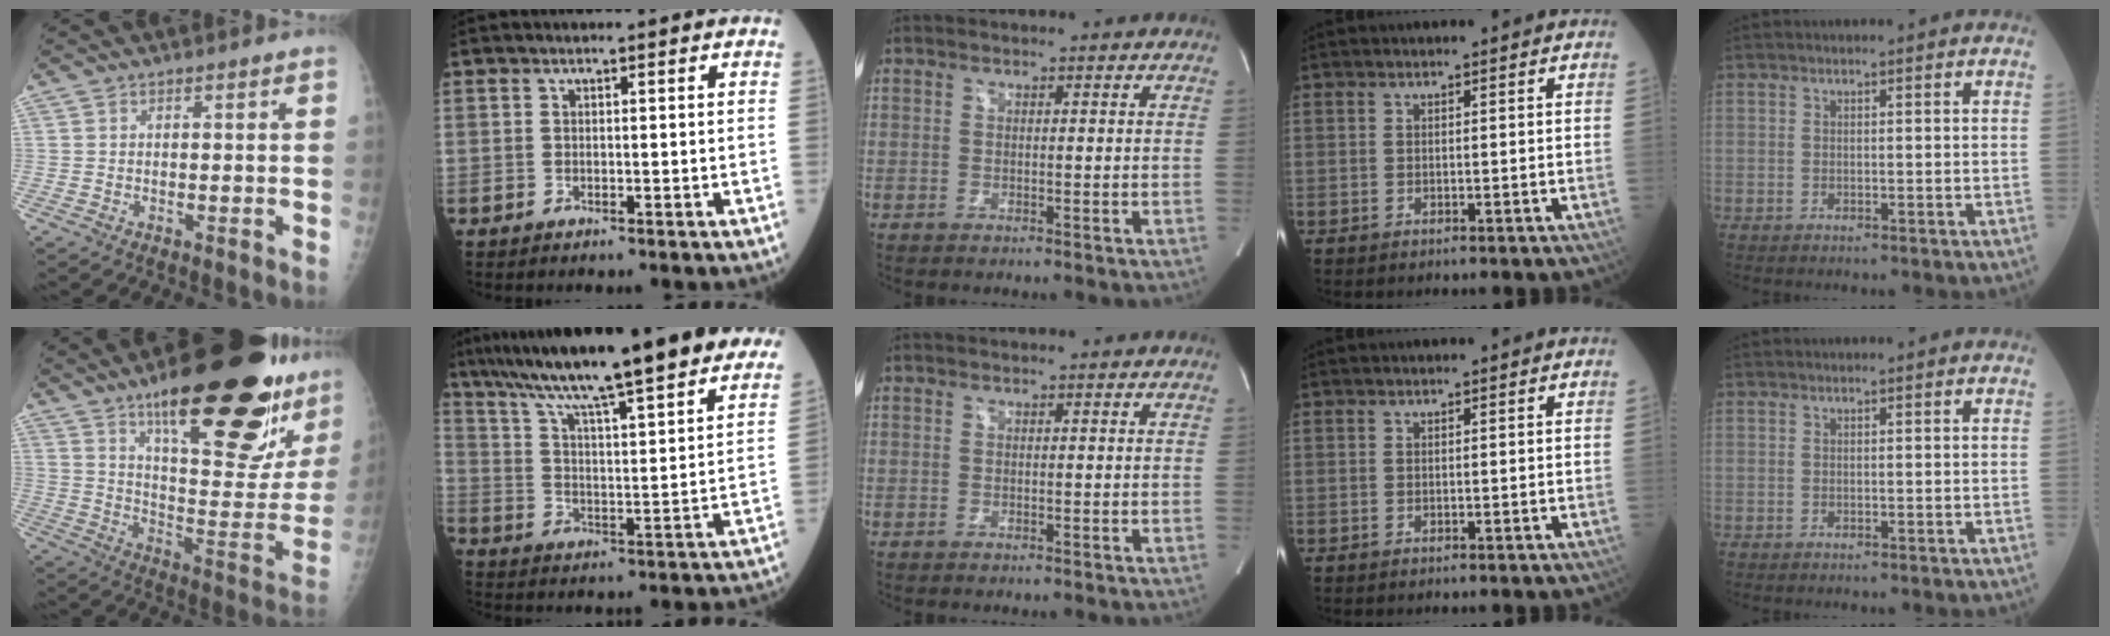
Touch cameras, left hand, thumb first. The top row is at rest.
{"thumb": {"total": 31.2, "force": [18.8, 8.6, 23.4], "torque": [-0.277, -0.069, 0.281]}, "index": {"total": 26.4, "force": [21.8, 1.6, 14.8], "torque": [-0.238, -0.006, 0.309]}}